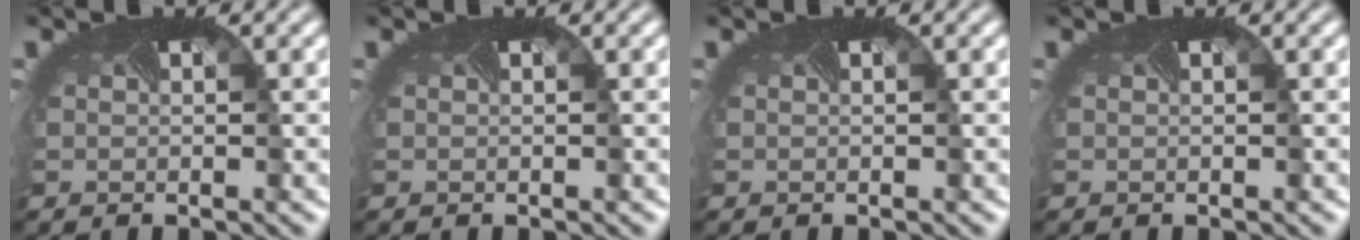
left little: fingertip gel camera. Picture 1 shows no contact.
{"total": 0.0}
{"total": 0.0}
{"total": 0.0}